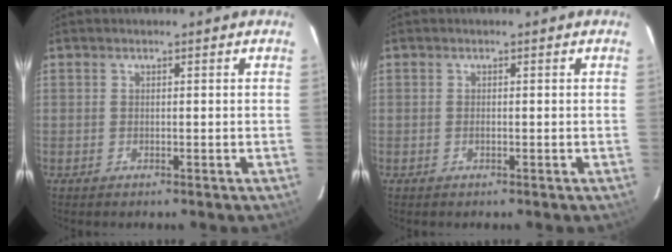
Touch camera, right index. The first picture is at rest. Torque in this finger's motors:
{"motor_torque": [0.12, -0.04, 0.06, 0.02]}